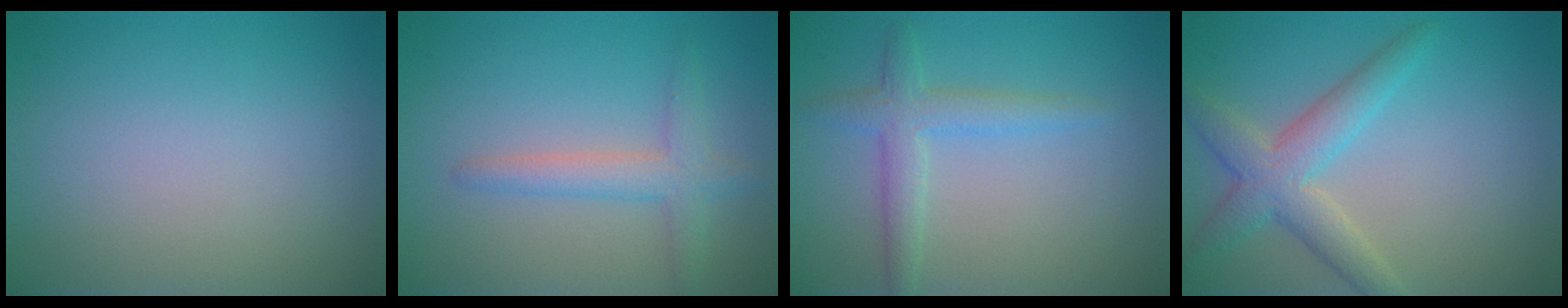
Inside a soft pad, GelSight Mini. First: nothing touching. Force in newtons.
{"total": 2.6, "press": 2.6, "slide": 0.2}
{"total": 2.8, "press": 2.8, "slide": 0.1}
{"total": 3.5, "press": 3.5, "slide": 0.2}